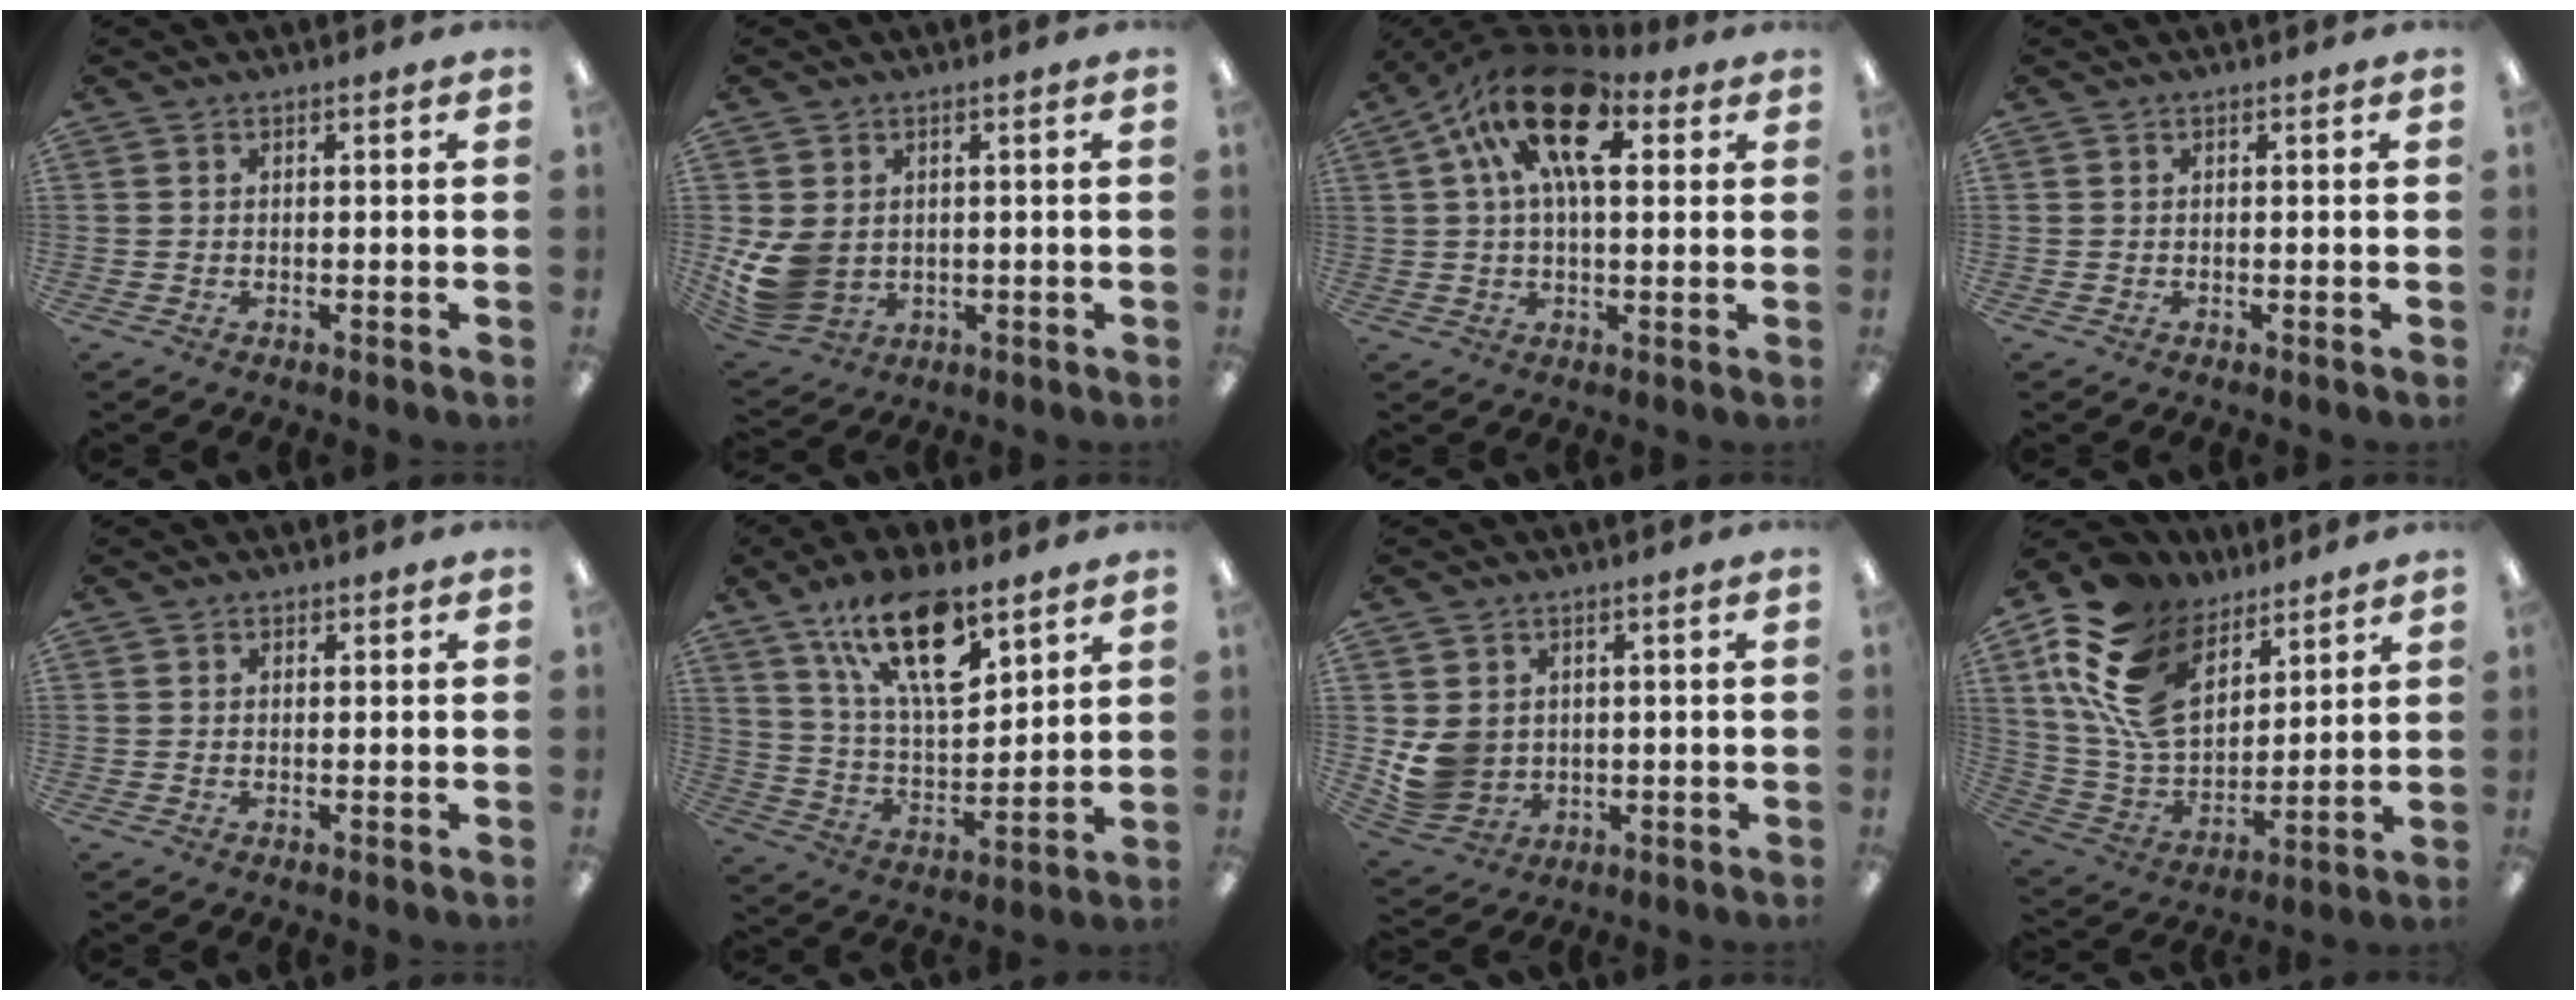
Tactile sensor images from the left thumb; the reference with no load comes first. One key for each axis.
{"total": 8.8, "fx": 0.3, "fy": 7.3, "fz": 4.9, "tx": -0.105, "ty": 0.000, "tz": 0.011}
{"total": 17.4, "fx": 7.0, "fy": 8.8, "fz": 13.3, "tx": -0.236, "ty": -0.014, "tz": 0.119}
{"total": 0.0}
{"total": 0.8, "fx": 0.4, "fy": 0.7, "fz": 0.1, "tx": -0.002, "ty": 0.004, "tz": 0.007}
{"total": 19.7, "fx": 12.1, "fy": 7.9, "fz": 13.4, "tx": -0.237, "ty": -0.056, "tz": 0.203}
{"total": 7.7, "fx": 0.8, "fy": 7.2, "fz": 2.6, "tx": -0.066, "ty": 0.004, "tz": 0.023}
{"total": 20.0, "fx": 10.2, "fy": 12.4, "fz": 11.9, "tx": -0.259, "ty": -0.035, "tz": 0.191}